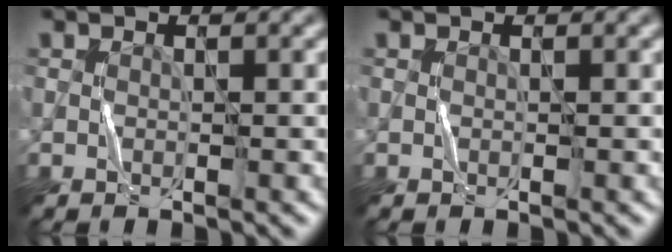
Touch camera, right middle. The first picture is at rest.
{"total": 0.0}